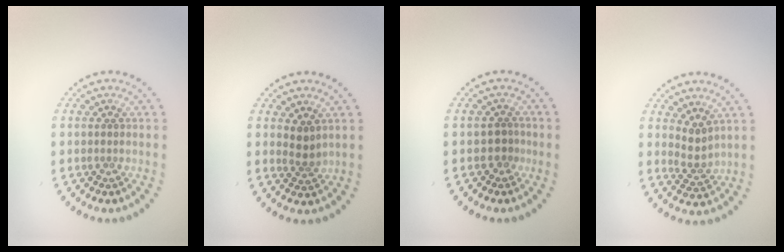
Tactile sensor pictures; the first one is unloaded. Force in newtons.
{"total": 1.7, "press": 1.4, "slide": 1.0}
{"total": 1.3, "press": 1.0, "slide": 0.8}
{"total": 2.0, "press": 1.5, "slide": 1.3}